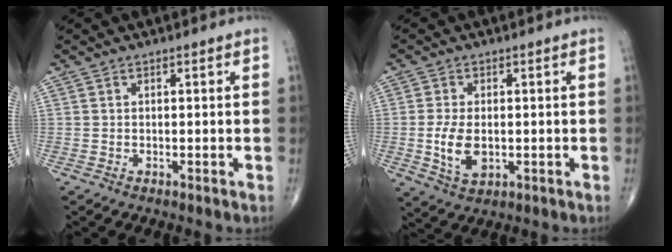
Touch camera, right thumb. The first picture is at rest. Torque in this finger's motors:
{"motor_torque": [-0.16, 0.53, 0.39, 0.49, 0.24]}